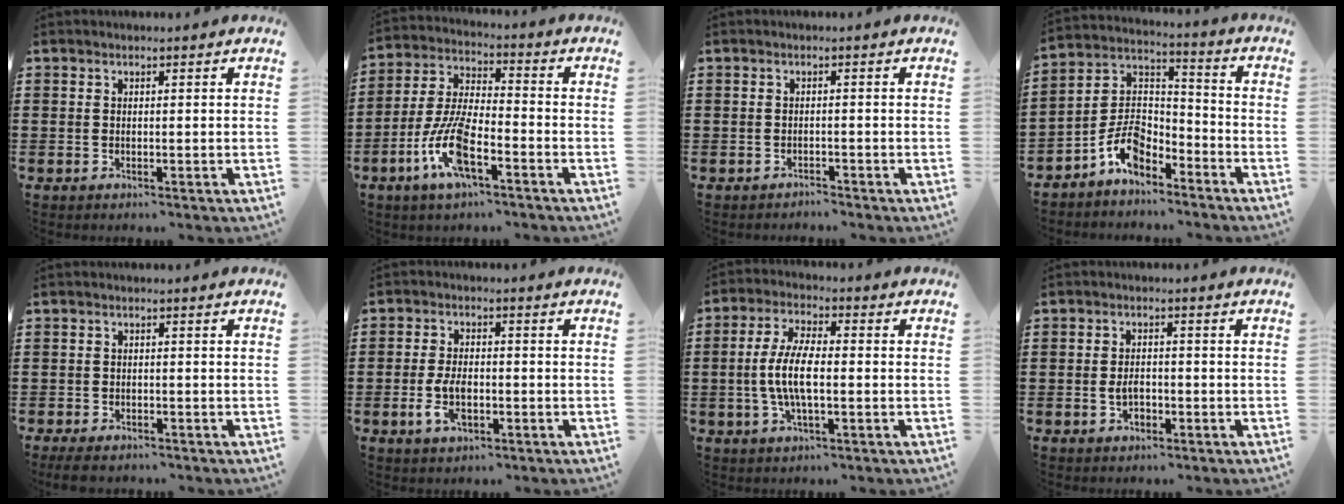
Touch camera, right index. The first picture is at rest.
{"total": 9.8, "force": [-4.5, 3.0, 8.2], "torque": [-0.195, -0.012, -0.087]}
{"total": 1.1, "force": [-1.1, 0.1, 0.0], "torque": [-0.004, 0.003, -0.024]}
{"total": 7.3, "force": [-5.0, 3.8, 3.7], "torque": [-0.094, -0.003, -0.102]}
{"total": 1.7, "force": [-1.6, 0.4, 0.5], "torque": [-0.019, -0.003, -0.033]}
{"total": 4.8, "force": [-1.4, 2.4, 4.0], "torque": [-0.093, -0.004, -0.027]}
{"total": 7.3, "force": [-1.1, 2.3, 6.8], "torque": [-0.155, -0.011, -0.026]}
{"total": 2.5, "force": [-0.7, 1.4, 1.9], "torque": [-0.040, 0.000, -0.014]}